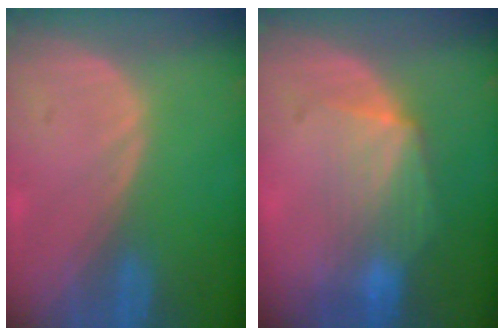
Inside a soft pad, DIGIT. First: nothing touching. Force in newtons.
{"total": 6.9, "press": 6.3, "slide": 2.9}